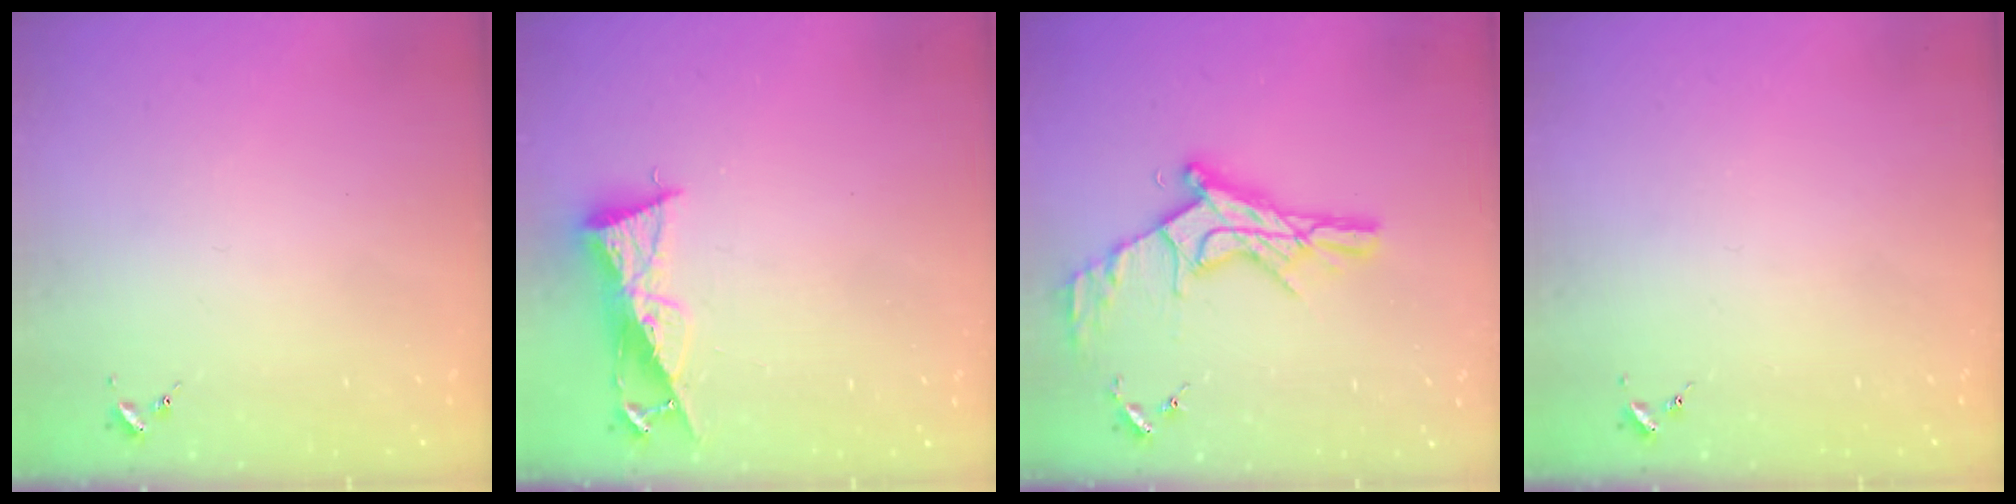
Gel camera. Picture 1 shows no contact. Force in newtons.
{"total": 9.0, "press": 9.0, "slide": 0.5}
{"total": 17.6, "press": 17.5, "slide": 1.6}
{"total": 0.0}